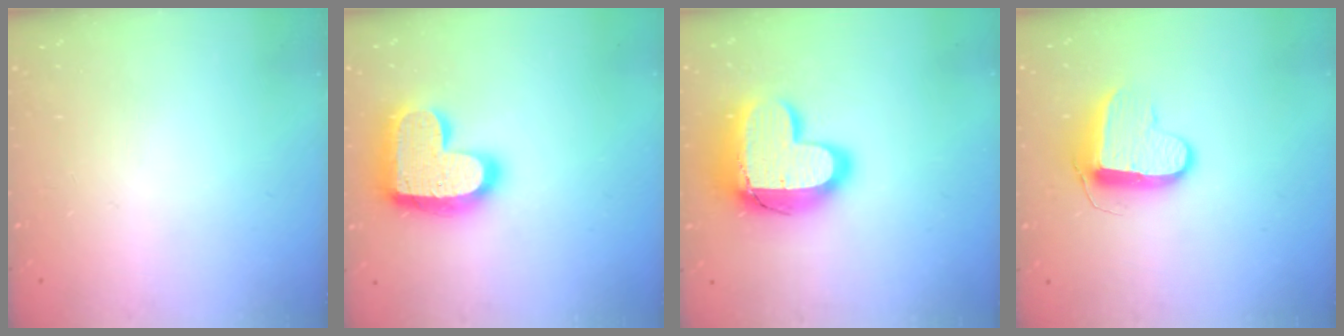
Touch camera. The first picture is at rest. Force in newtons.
{"total": 20.5, "press": 20.4, "slide": 1.5}
{"total": 18.5, "press": 18.5, "slide": 1.2}
{"total": 10.1, "press": 10.1, "slide": 0.3}